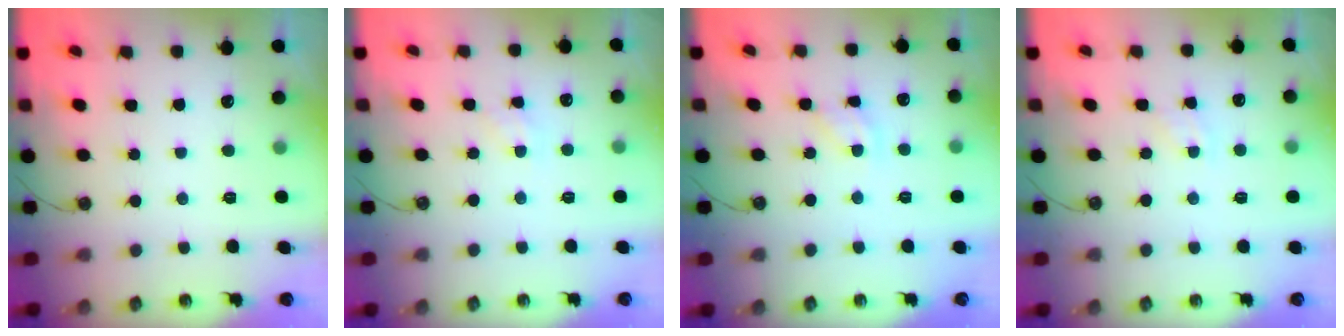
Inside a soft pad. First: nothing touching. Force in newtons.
{"total": 1.9, "press": 1.9, "slide": 0.2}
{"total": 6.3, "press": 6.3, "slide": 0.0}
{"total": 2.9, "press": 2.9, "slide": 0.4}